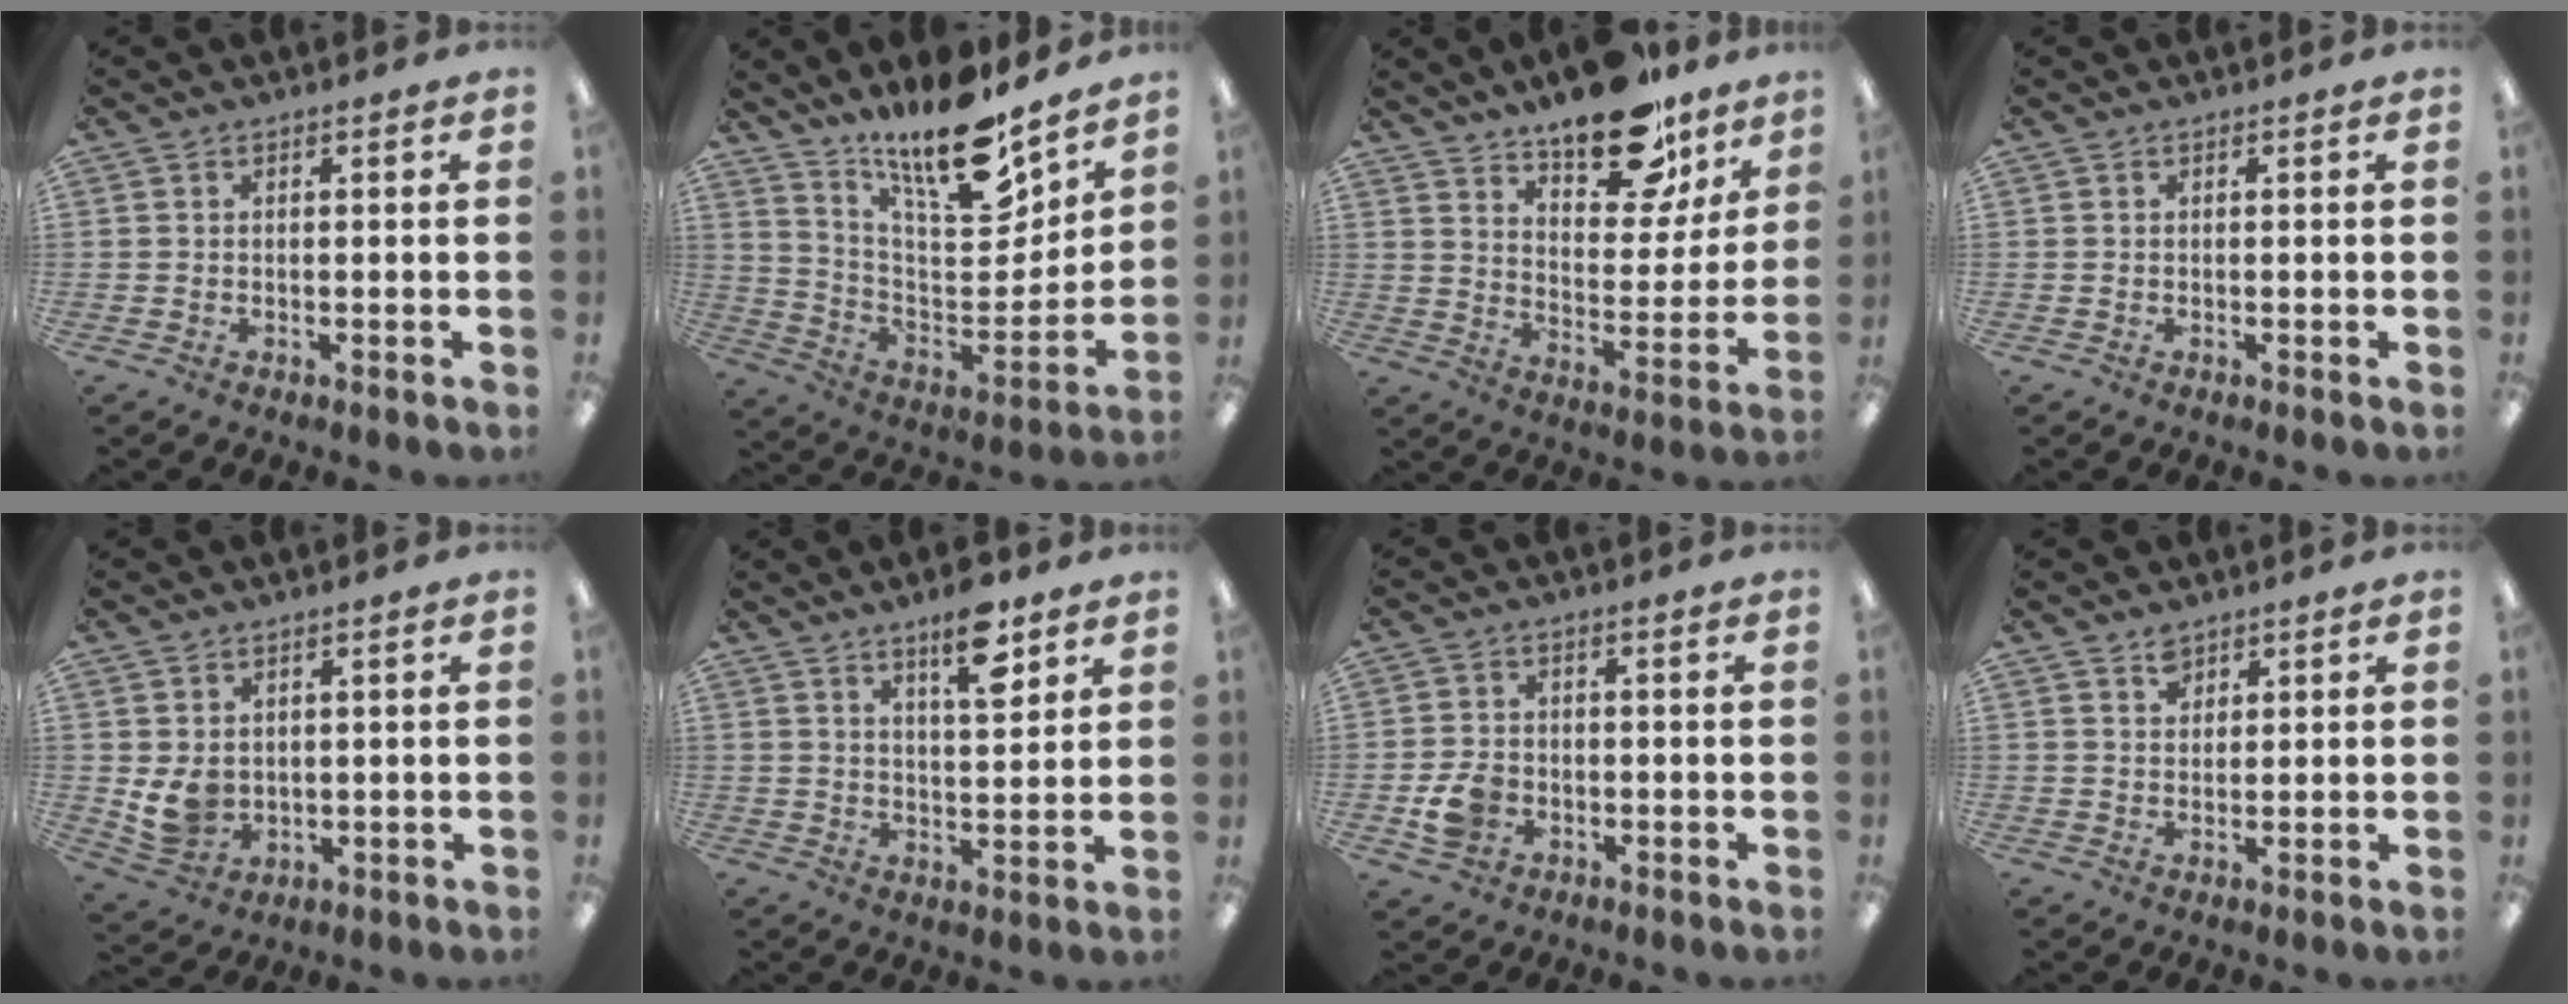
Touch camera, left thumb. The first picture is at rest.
{"total": 18.1, "force": [15.3, 4.7, 8.5], "torque": [-0.147, -0.122, 0.265]}
{"total": 19.2, "force": [14.3, 8.3, 9.9], "torque": [-0.143, -0.088, 0.244]}
{"total": 0.0}
{"total": 6.5, "force": [1.6, 5.4, 3.3], "torque": [-0.071, -0.008, 0.032]}
{"total": 15.2, "force": [10.7, 3.8, 10.1], "torque": [-0.165, -0.057, 0.174]}
{"total": 6.2, "force": [-1.8, 5.0, 3.2], "torque": [-0.049, 0.003, -0.033]}
{"total": 2.9, "force": [2.3, 1.7, 0.6], "torque": [0.001, -0.011, 0.042]}